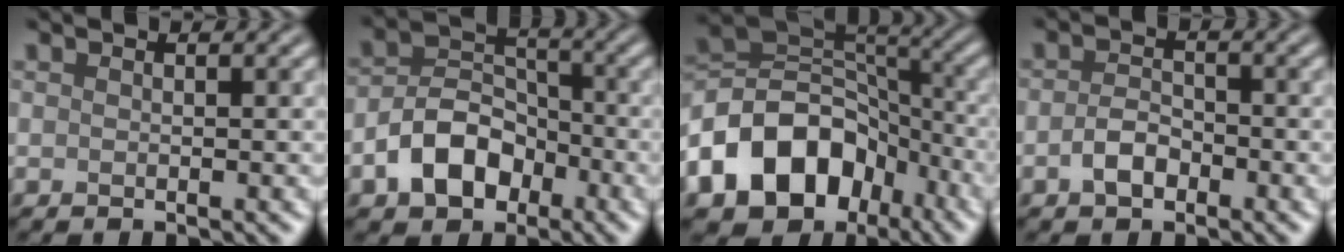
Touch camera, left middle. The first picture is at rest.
{"total": 5.8, "force": [-2.8, 3.9, 3.2], "torque": [-0.052, 0.003, -0.058]}
{"total": 12.4, "force": [-5.8, 8.9, 6.4], "torque": [-0.125, 0.007, -0.108]}
{"total": 2.4, "force": [-1.1, 1.4, 1.5], "torque": [-0.032, 0.005, -0.026]}